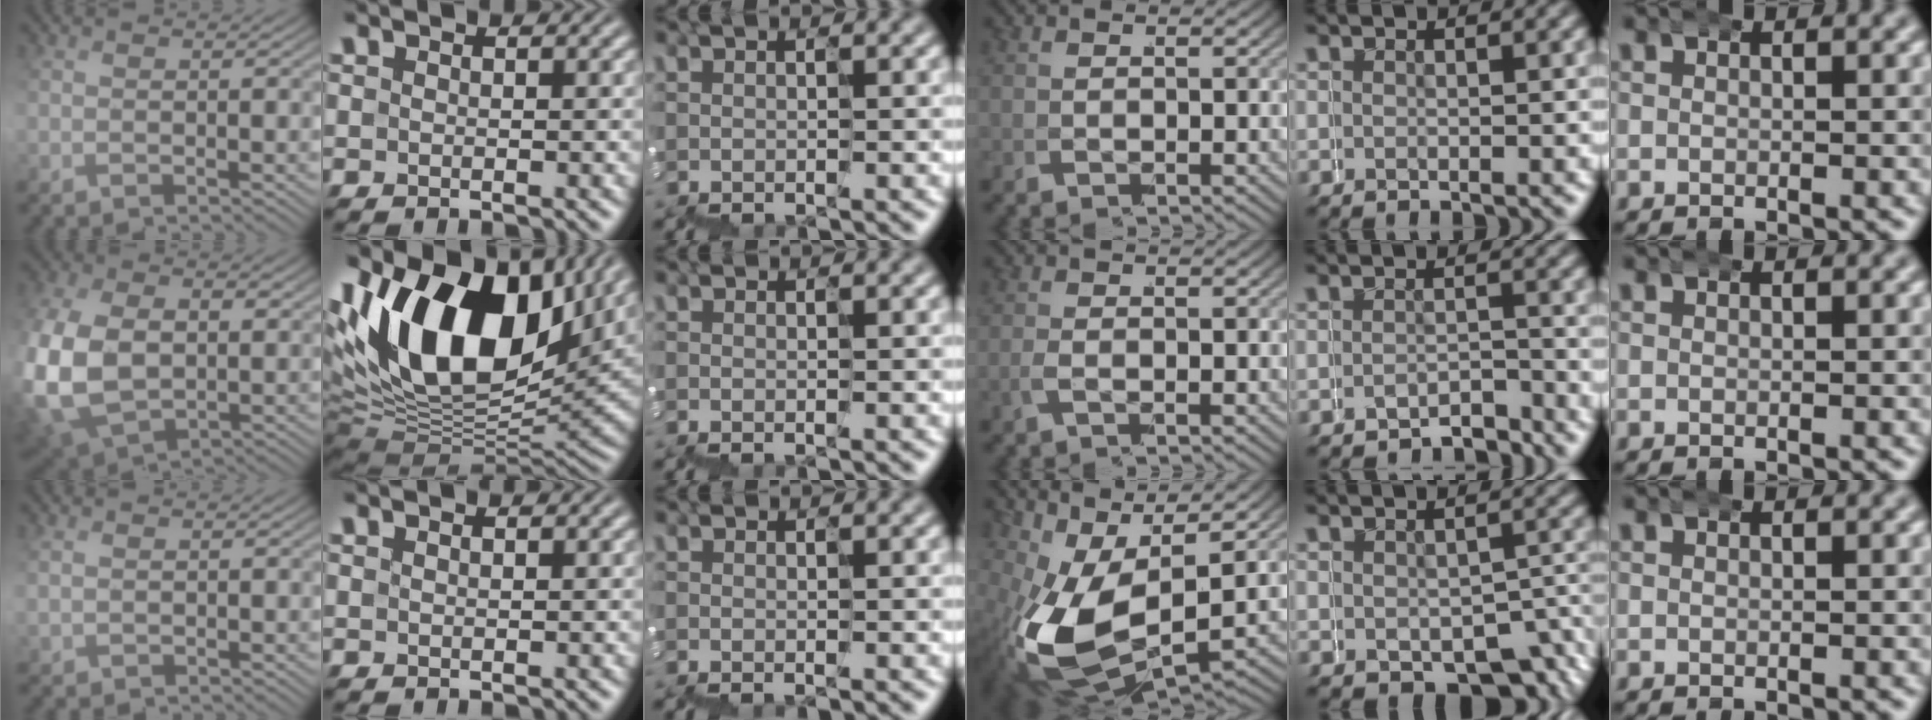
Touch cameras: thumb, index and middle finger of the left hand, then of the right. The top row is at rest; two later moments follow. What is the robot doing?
{"motion": "wrap", "object": "belt"}